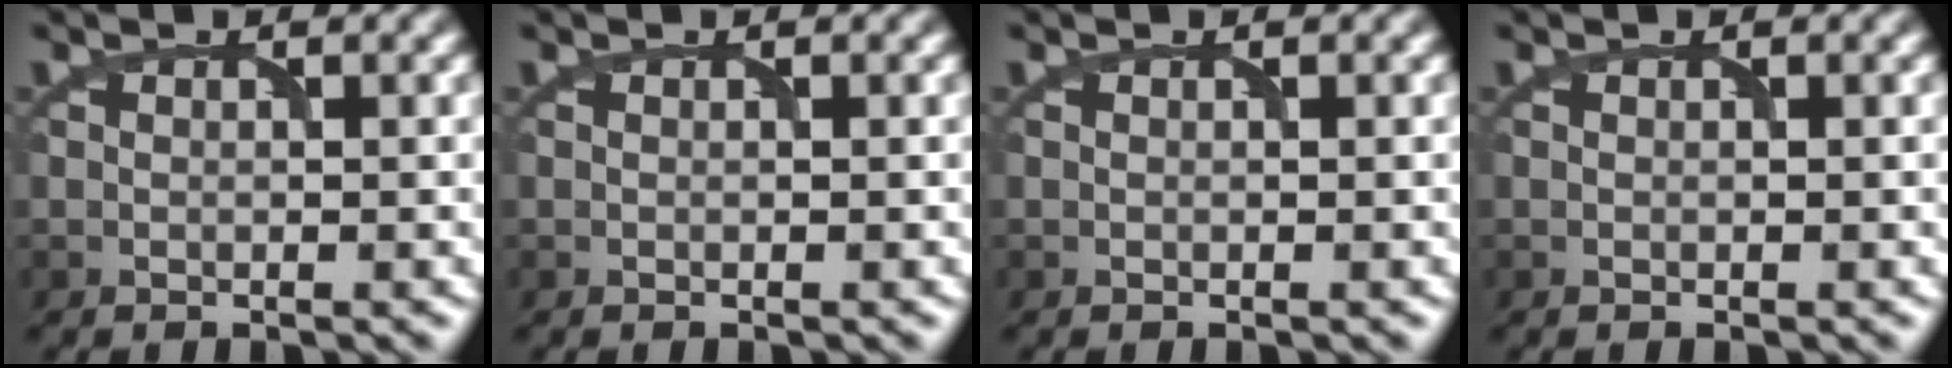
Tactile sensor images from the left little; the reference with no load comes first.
{"total": 0.0}
{"total": 0.0}
{"total": 0.0}